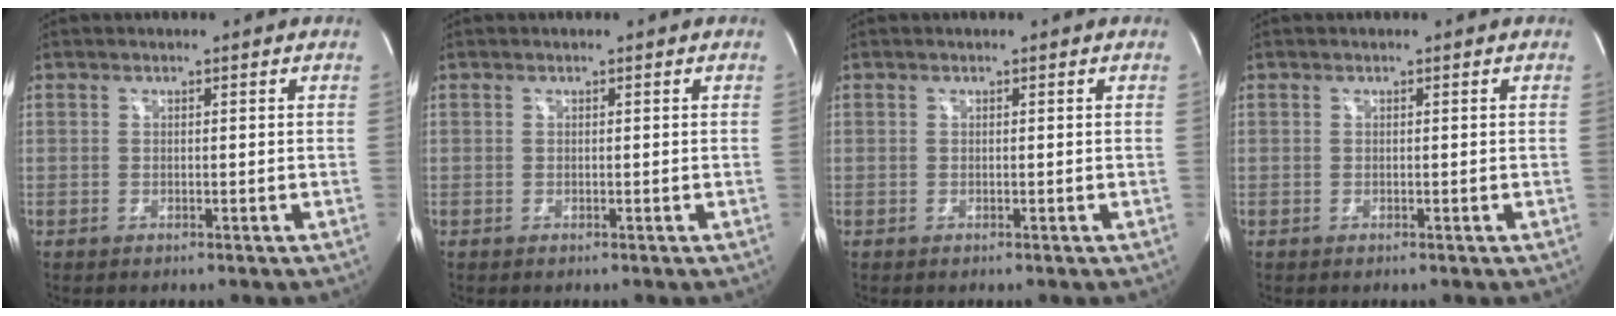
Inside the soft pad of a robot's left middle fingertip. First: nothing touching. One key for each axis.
{"total": 0.0}
{"total": 0.0}
{"total": 0.0}